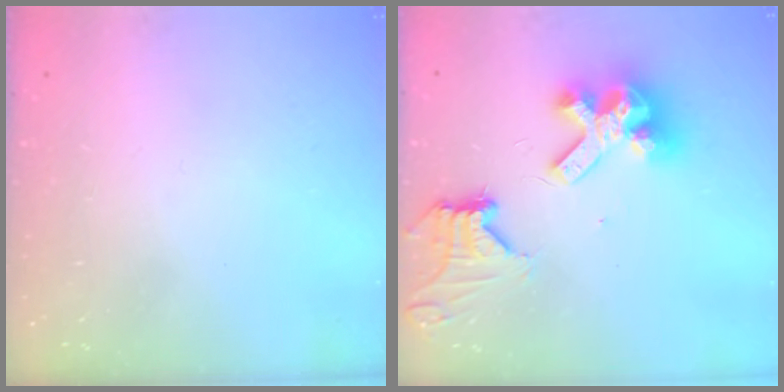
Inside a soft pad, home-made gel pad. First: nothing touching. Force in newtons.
{"total": 14.2, "press": 14.2, "slide": 1.1}